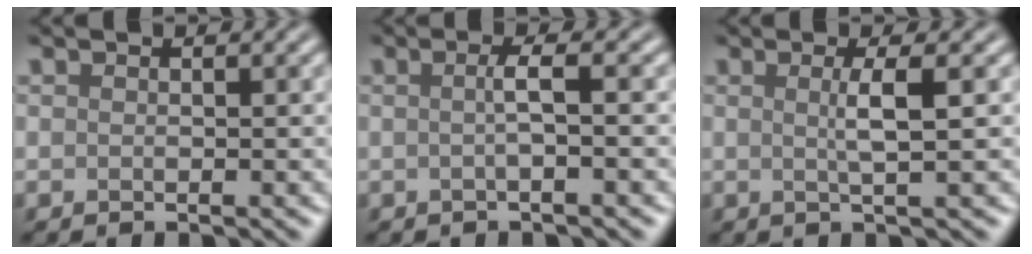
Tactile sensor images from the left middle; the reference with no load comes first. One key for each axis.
{"total": 1.9, "fx": 0.0, "fy": 0.3, "fz": 1.9, "tx": -0.034, "ty": 0.002, "tz": -0.005}
{"total": 2.5, "fx": 0.3, "fy": 0.5, "fz": 2.4, "tx": -0.041, "ty": 0.003, "tz": -0.001}